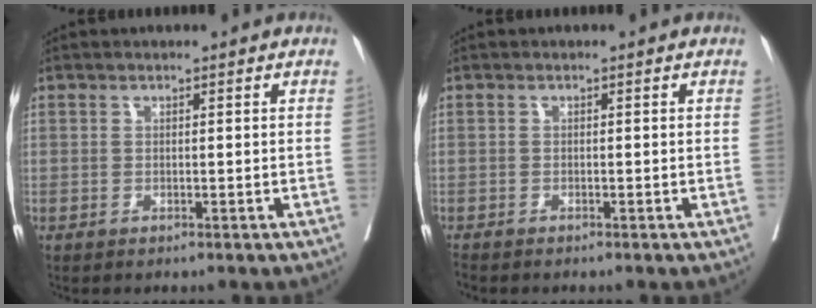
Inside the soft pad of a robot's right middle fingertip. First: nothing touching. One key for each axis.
{"total": 1.0, "fx": -1.0, "fy": 0.1, "fz": 0.1, "tx": -0.005, "ty": -0.004, "tz": -0.018}